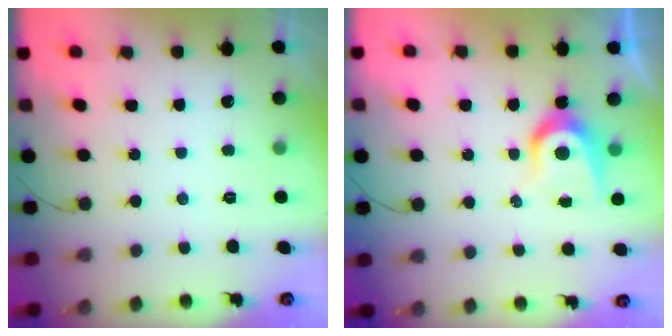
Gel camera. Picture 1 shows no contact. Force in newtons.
{"total": 7.5, "press": 7.5, "slide": 0.4}